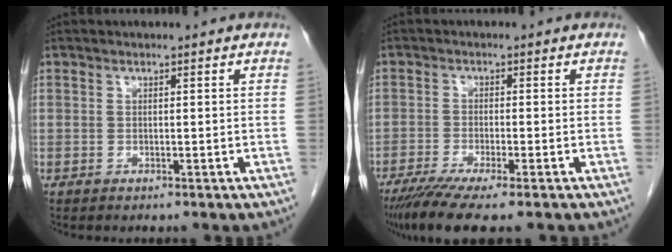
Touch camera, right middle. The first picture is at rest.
{"total": 8.4, "force": [-6.2, 0.4, 5.6], "torque": [-0.087, -0.020, -0.102]}